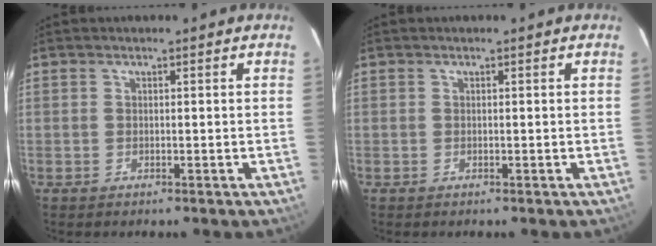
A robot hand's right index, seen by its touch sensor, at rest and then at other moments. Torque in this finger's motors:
{"motor_torque": [-0.02, 0.02, 0.00, 0.00]}